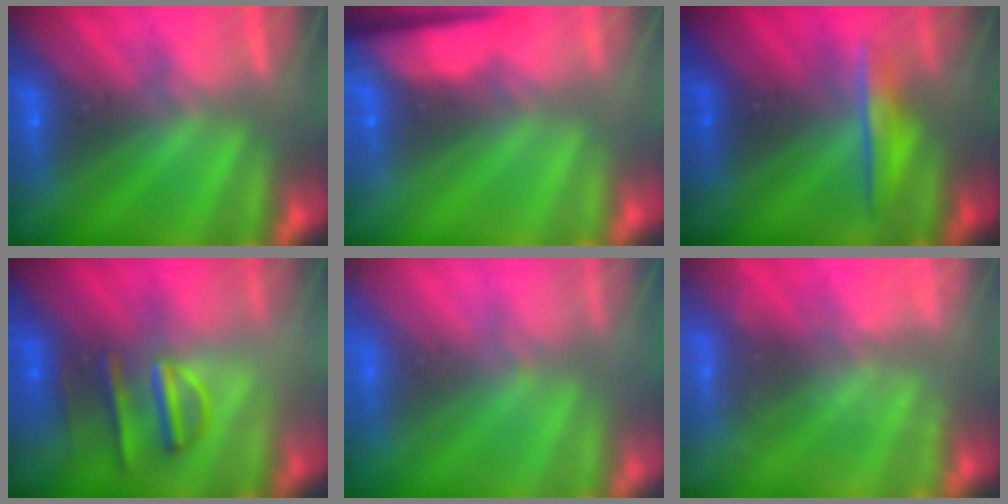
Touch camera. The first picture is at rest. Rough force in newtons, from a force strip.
{"total": 8.4}
{"total": 1.7}
{"total": 3.3}
{"total": 8.1}
{"total": 2.3}